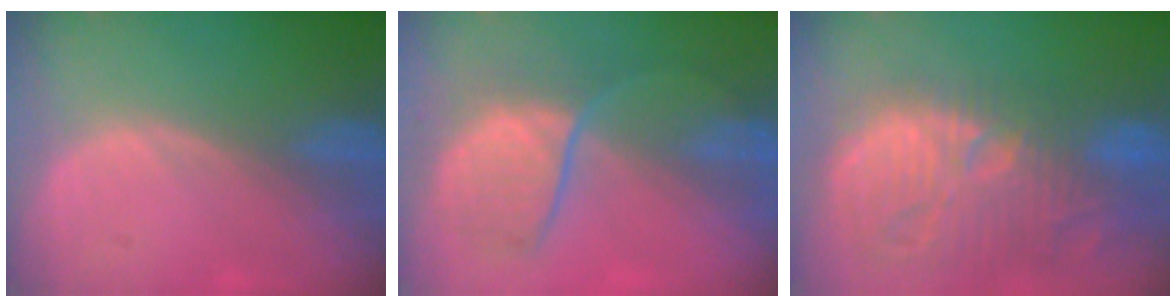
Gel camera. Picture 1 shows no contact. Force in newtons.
{"total": 7.4, "press": 7.4, "slide": 0.2}
{"total": 15.0, "press": 13.1, "slide": 7.2}